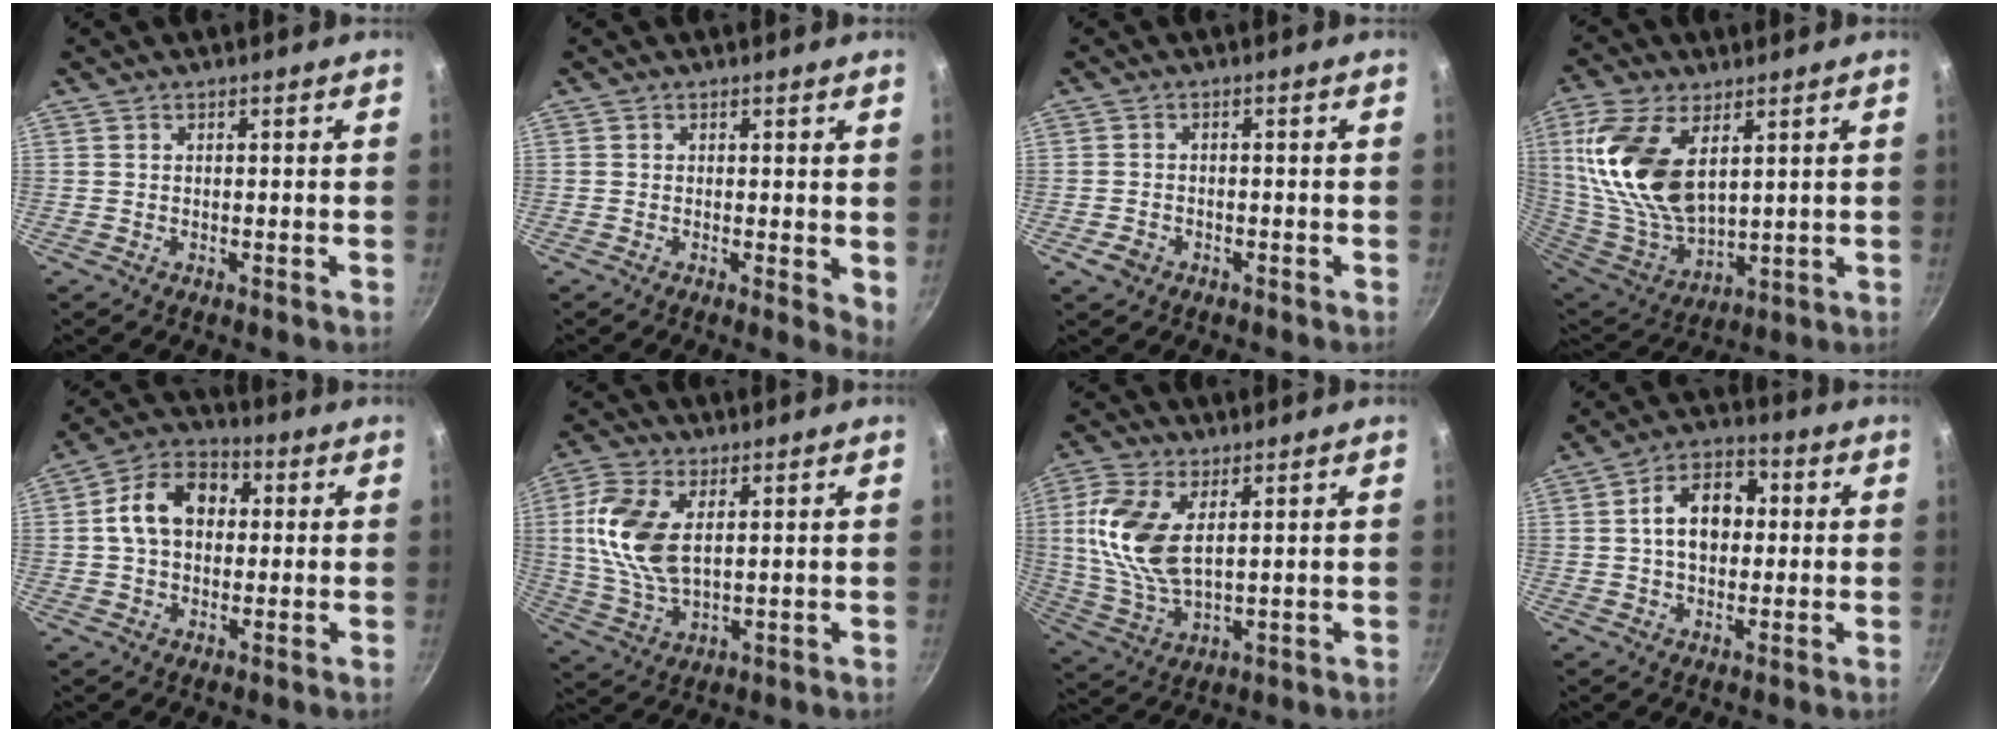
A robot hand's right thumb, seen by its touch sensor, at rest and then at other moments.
{"total": 3.2, "force": [0.3, 1.4, 2.8], "torque": [-0.031, -0.008, 0.001]}
{"total": 2.6, "force": [-1.5, 1.9, 1.1], "torque": [-0.020, 0.017, -0.023]}
{"total": 19.2, "force": [5.9, 10.6, 14.9], "torque": [-0.293, -0.029, 0.126]}
{"total": 11.7, "force": [1.4, 8.7, 7.8], "torque": [-0.101, 0.028, 0.005]}
{"total": 13.0, "force": [2.7, 7.2, 10.5], "torque": [-0.210, -0.006, 0.054]}
{"total": 13.2, "force": [3.2, 6.8, 10.8], "torque": [-0.223, -0.007, 0.068]}
{"total": 10.6, "force": [1.0, 7.4, 7.5], "torque": [-0.086, 0.024, 0.003]}